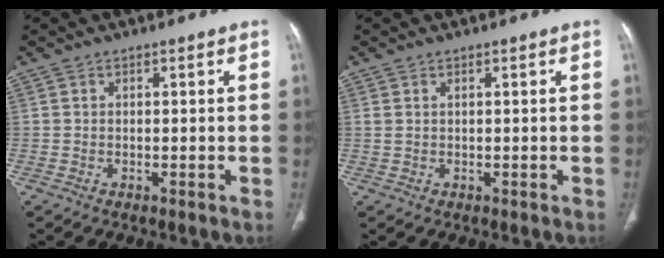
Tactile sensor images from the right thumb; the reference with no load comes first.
{"total": 1.0, "force": [0.5, 0.4, 0.8], "torque": [-0.022, 0.010, 0.018]}